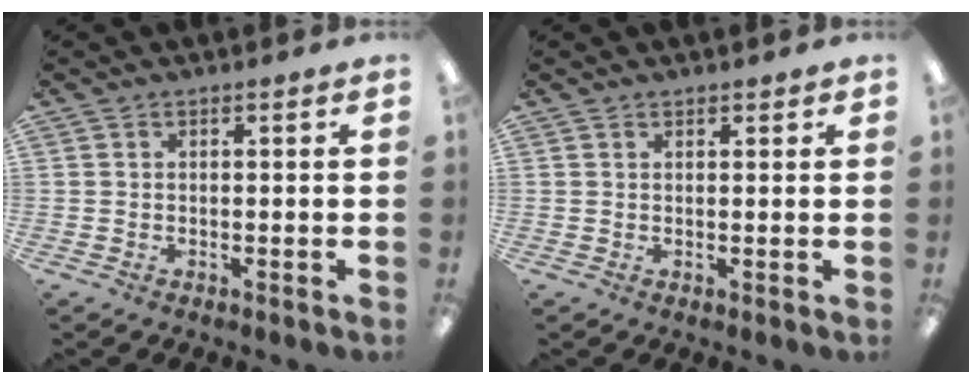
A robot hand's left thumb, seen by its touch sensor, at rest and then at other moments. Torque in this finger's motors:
{"motor_torque": [-0.12, -0.02, -0.17, -0.05, 0.00]}